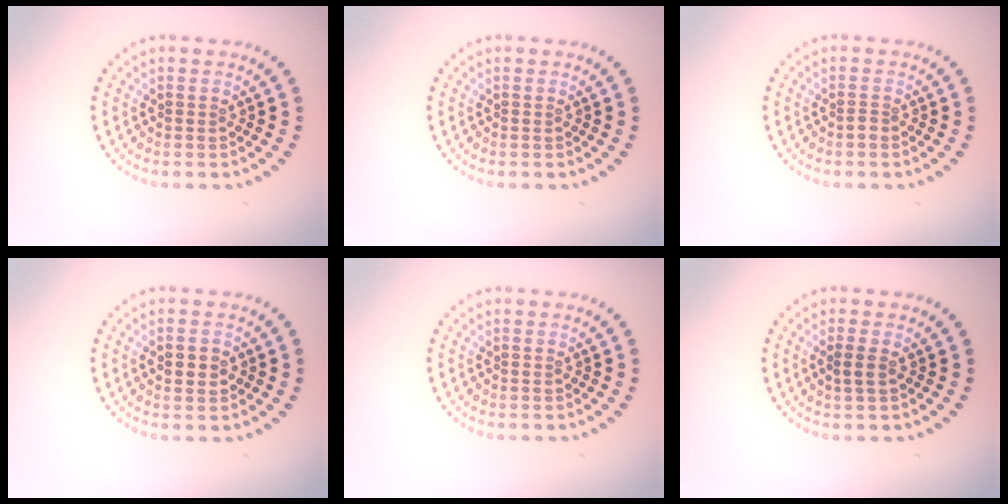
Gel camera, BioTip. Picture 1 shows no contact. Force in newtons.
{"total": 0.0}
{"total": 0.7, "press": 0.5, "slide": 0.5}
{"total": 2.4, "press": 2.4, "slide": 0.1}
{"total": 0.0}
{"total": 1.2, "press": 1.2, "slide": 0.4}